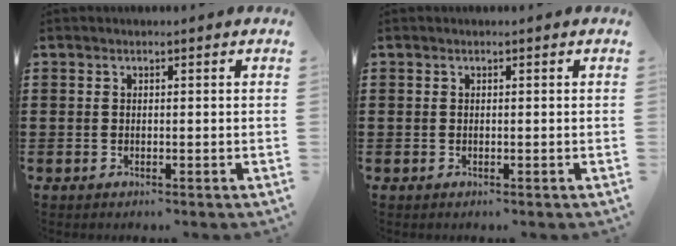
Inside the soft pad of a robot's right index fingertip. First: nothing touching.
{"total": 0.0}